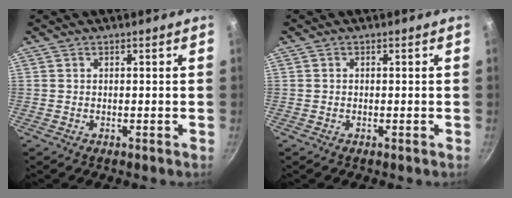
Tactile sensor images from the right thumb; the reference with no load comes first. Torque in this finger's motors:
{"motor_torque": [-0.07, -0.26, -0.42, 0.31, -0.04]}